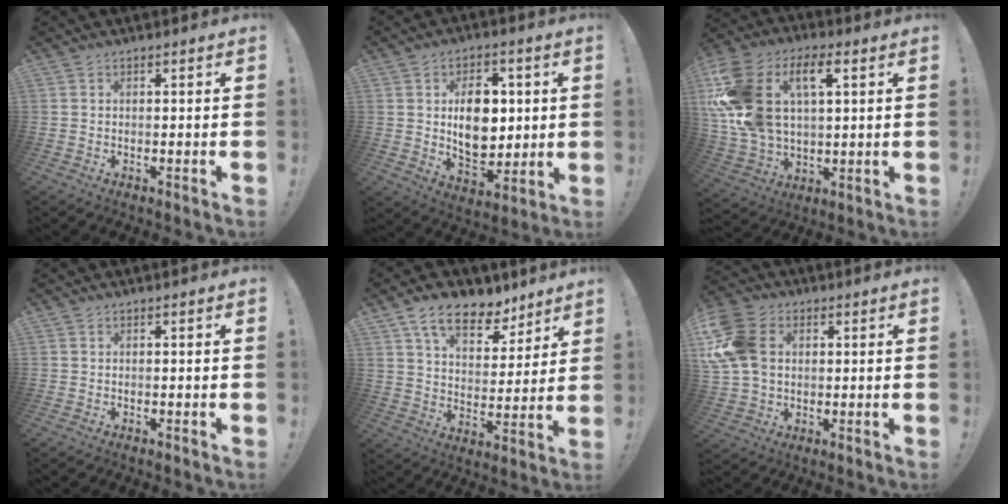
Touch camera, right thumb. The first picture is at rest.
{"total": 13.8, "force": [2.3, 9.8, 9.4], "torque": [-0.142, -0.009, 0.042]}
{"total": 20.4, "force": [6.5, 12.9, 14.4], "torque": [-0.281, -0.022, 0.115]}
{"total": 0.0}
{"total": 13.8, "force": [9.2, 7.1, 7.4], "torque": [-0.117, -0.054, 0.169]}
{"total": 15.7, "force": [3.1, 11.6, 10.1], "torque": [-0.198, -0.001, 0.061]}